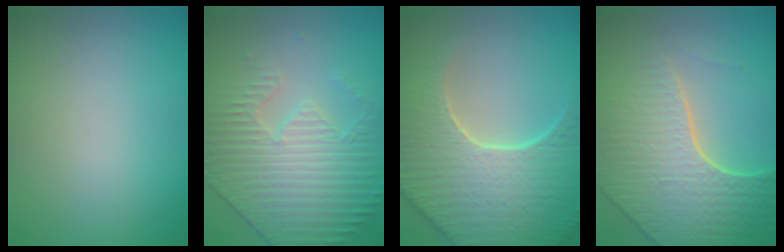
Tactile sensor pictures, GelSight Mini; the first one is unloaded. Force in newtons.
{"total": 4.2, "press": 3.8, "slide": 1.8}
{"total": 7.7, "press": 7.4, "slide": 2.2}
{"total": 7.6, "press": 5.6, "slide": 5.1}